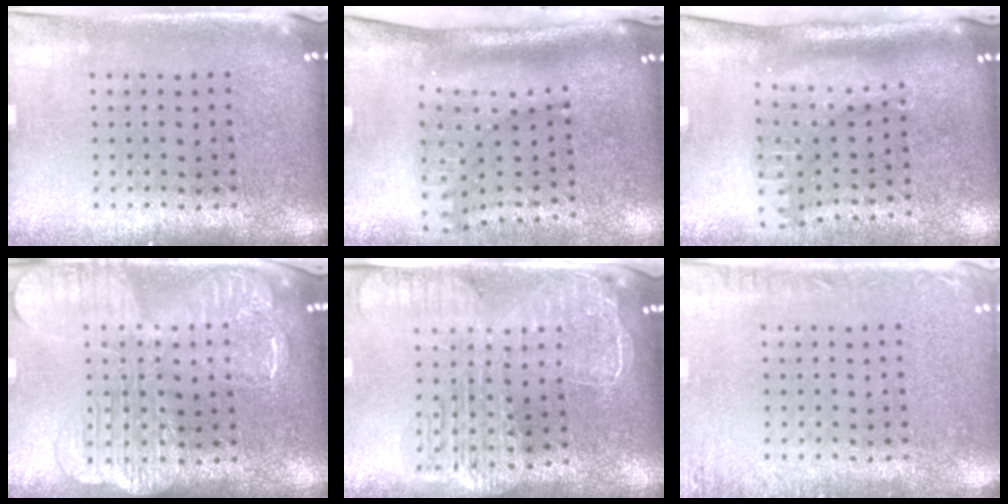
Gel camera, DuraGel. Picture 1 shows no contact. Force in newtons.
{"total": 2.1, "press": 1.5, "slide": 1.5}
{"total": 2.2, "press": 1.7, "slide": 1.5}
{"total": 2.6, "press": 2.6, "slide": 0.3}
{"total": 2.5, "press": 2.2, "slide": 1.3}
{"total": 2.2, "press": 2.1, "slide": 0.3}